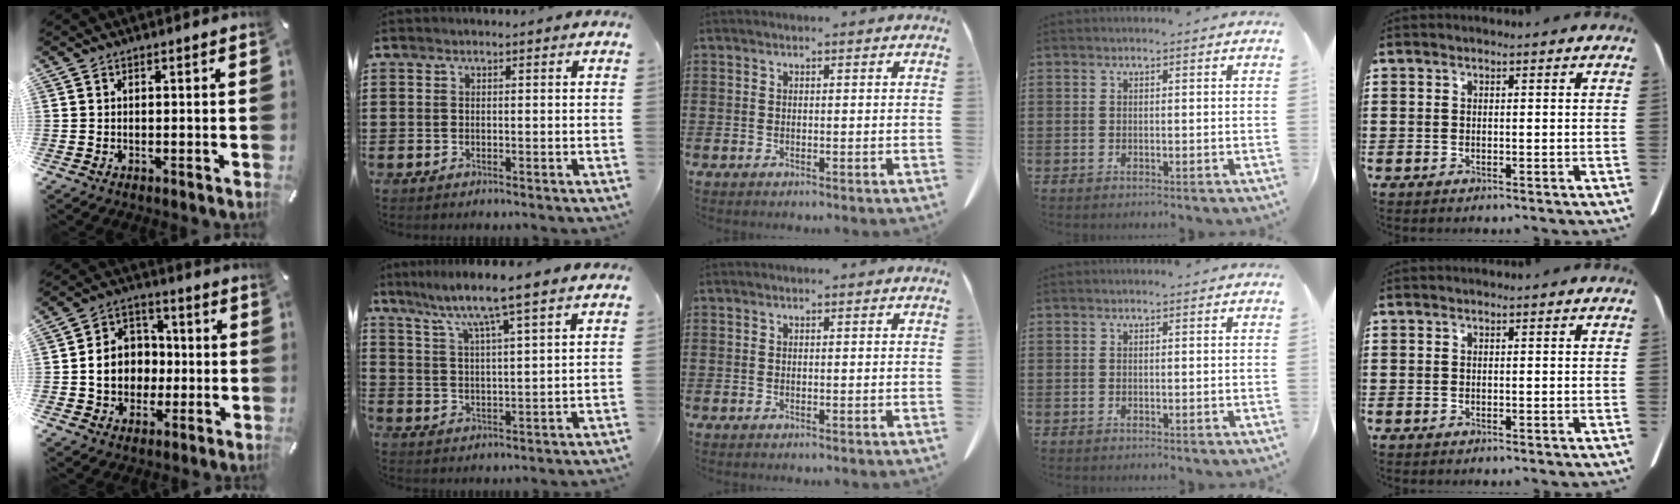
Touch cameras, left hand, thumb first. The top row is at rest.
{"thumb": {"total": 10.0, "force": [-1.2, 8.9, 4.6], "torque": [-0.100, 0.021, -0.018]}, "index": {"total": 6.0, "force": [4.8, -1.0, 3.4], "torque": [-0.088, -0.031, 0.074]}}